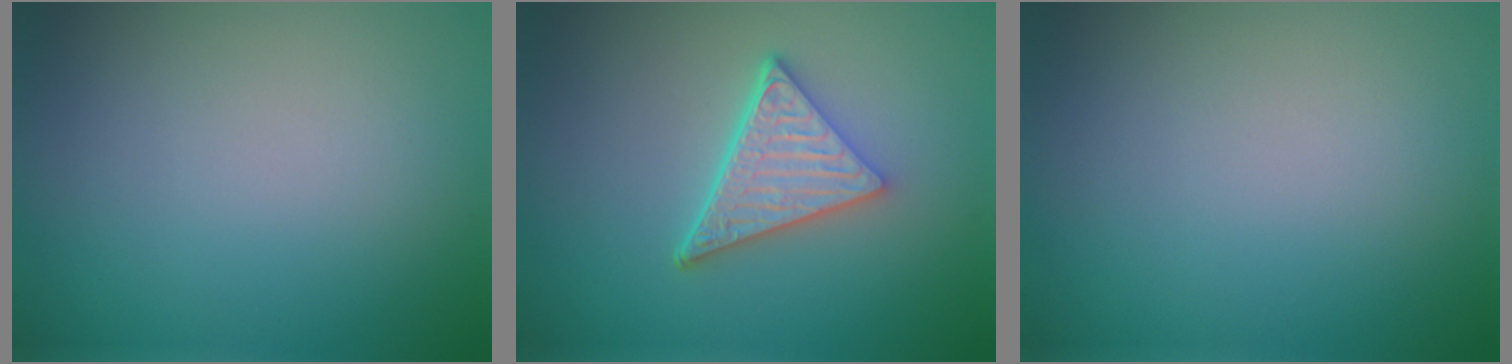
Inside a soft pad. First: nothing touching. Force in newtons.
{"total": 4.9, "press": 3.7, "slide": 3.3}
{"total": 0.0}